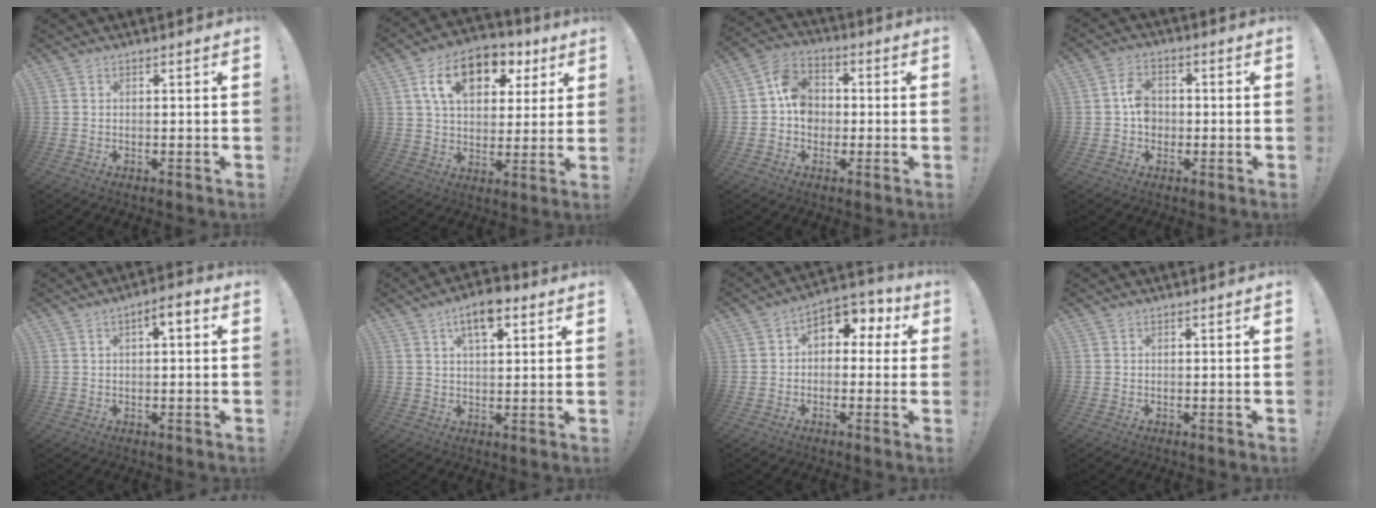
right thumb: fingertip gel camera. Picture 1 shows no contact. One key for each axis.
{"total": 15.7, "fx": 7.1, "fy": 10.0, "fz": 9.8, "tx": -0.152, "ty": -0.020, "tz": 0.127}
{"total": 9.8, "fx": -0.2, "fy": 8.3, "fz": 5.2, "tx": -0.080, "ty": 0.020, "tz": 0.001}
{"total": 6.3, "fx": -0.4, "fy": 5.1, "fz": 3.6, "tx": -0.063, "ty": 0.013, "tz": -0.005}
{"total": 4.1, "fx": 0.6, "fy": 1.7, "fz": 3.7, "tx": -0.051, "ty": 0.003, "tz": 0.004}
{"total": 8.5, "fx": 4.5, "fy": 3.8, "fz": 6.1, "tx": -0.089, "ty": -0.009, "tz": 0.076}
{"total": 6.6, "fx": 1.6, "fy": 4.9, "fz": 4.0, "tx": -0.052, "ty": -0.003, "tz": 0.033}
{"total": 0.0}